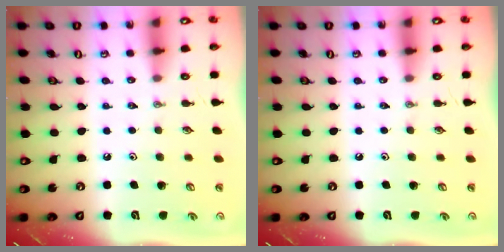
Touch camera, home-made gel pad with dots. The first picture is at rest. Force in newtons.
{"total": 0.0}